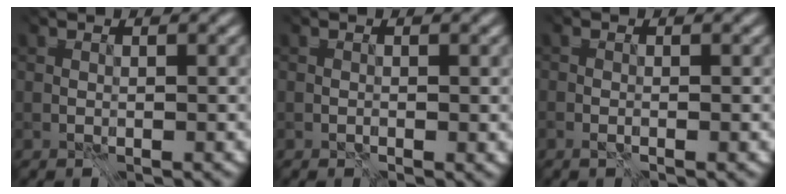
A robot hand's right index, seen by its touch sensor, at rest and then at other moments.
{"total": 0.6, "force": [-0.6, -0.3, -0.1], "torque": [0.008, -0.004, -0.019]}
{"total": 1.2, "force": [-1.2, -0.3, 0.0], "torque": [0.004, 0.006, -0.039]}